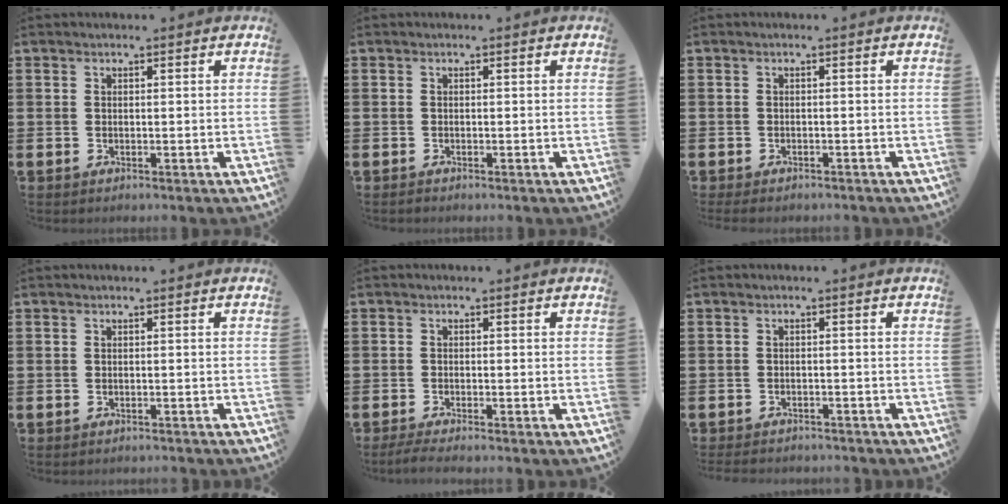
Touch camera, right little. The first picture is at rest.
{"total": 0.0}
{"total": 0.8, "force": [-0.6, 0.2, 0.3], "torque": [-0.007, 0.000, -0.014]}
{"total": 0.0}
{"total": 1.3, "force": [-0.9, 0.0, 0.9], "torque": [-0.015, -0.001, -0.018]}
{"total": 1.3, "force": [-1.3, 0.1, 0.0], "torque": [-0.004, 0.002, -0.027]}